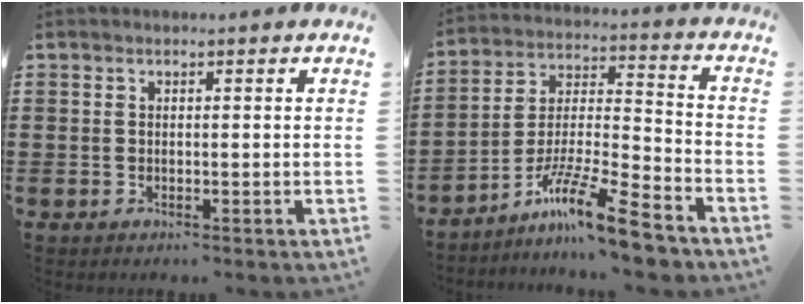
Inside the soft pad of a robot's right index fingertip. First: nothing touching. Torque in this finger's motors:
{"motor_torque": [-0.16, 0.17, 0.53, 0.05]}